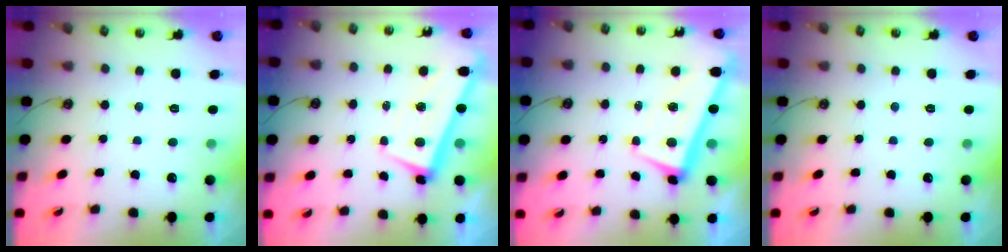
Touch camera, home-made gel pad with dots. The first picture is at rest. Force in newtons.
{"total": 1.5, "press": 0.3, "slide": 1.5}
{"total": 2.0, "press": 1.8, "slide": 0.9}
{"total": 0.0}